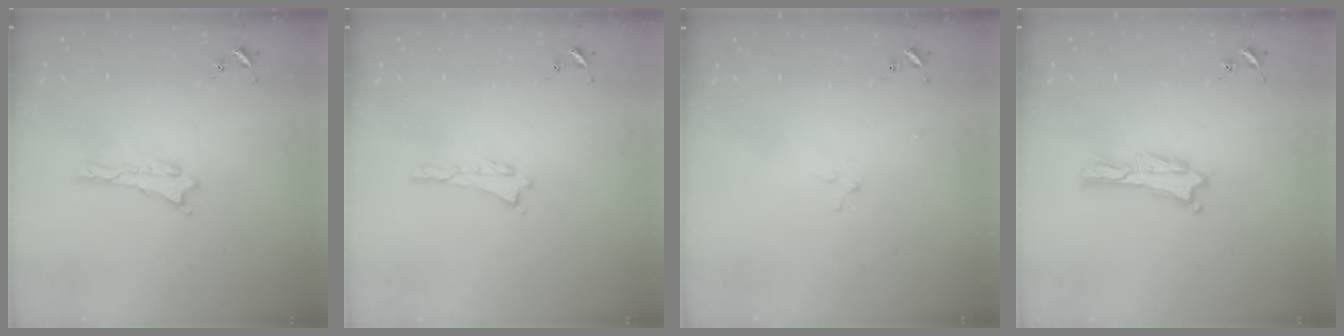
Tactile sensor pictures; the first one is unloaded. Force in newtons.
{"total": 0.0}
{"total": 2.9, "press": 2.9, "slide": 0.3}
{"total": 0.0}